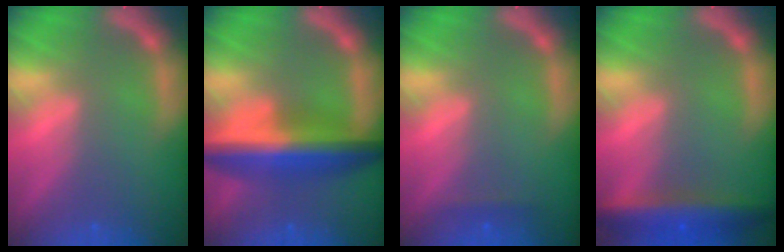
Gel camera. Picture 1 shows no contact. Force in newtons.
{"total": 9.0}
{"total": 0.9}
{"total": 6.0}